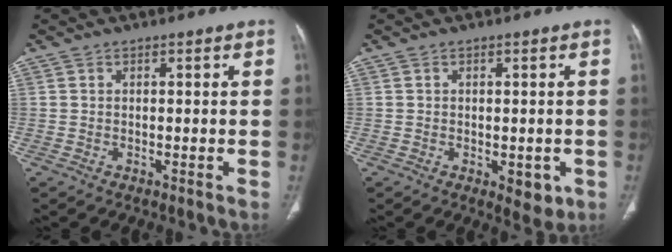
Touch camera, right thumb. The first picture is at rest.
{"total": 4.5, "force": [-1.3, 2.5, 3.4], "torque": [-0.023, -0.004, -0.009]}